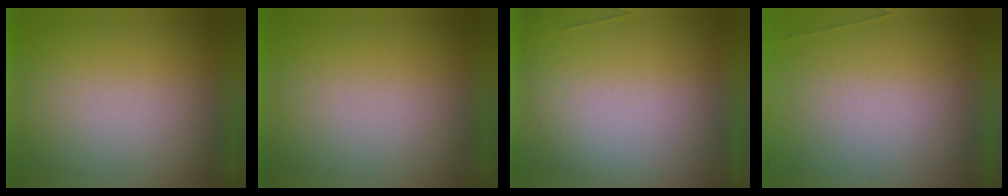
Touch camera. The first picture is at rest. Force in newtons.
{"total": 0.0}
{"total": 2.6}
{"total": 5.7}